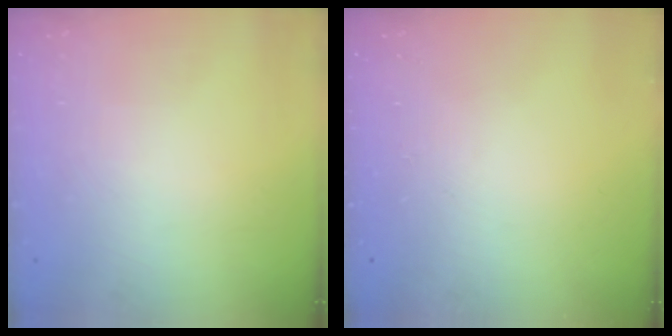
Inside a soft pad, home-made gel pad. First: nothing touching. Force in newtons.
{"total": 0.0}